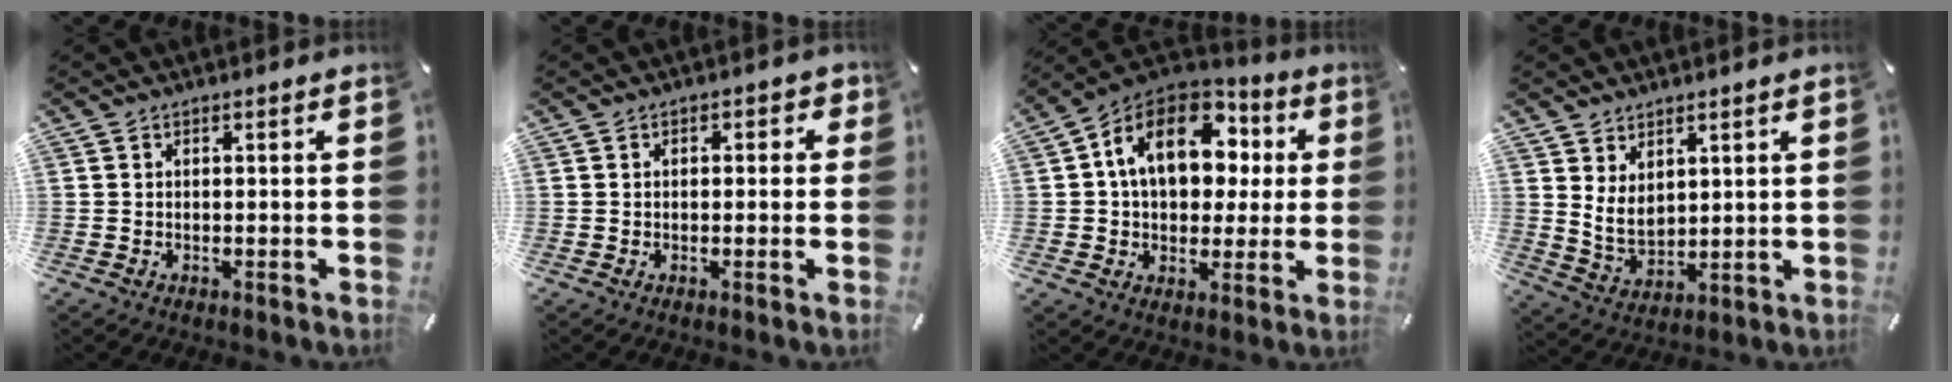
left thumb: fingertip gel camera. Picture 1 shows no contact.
{"total": 1.5, "force": [-0.2, 1.2, 0.9], "torque": [-0.008, 0.003, -0.008]}
{"total": 17.1, "force": [4.4, 12.2, 11.2], "torque": [-0.210, -0.003, 0.078]}
{"total": 5.8, "force": [3.3, 3.9, 2.8], "torque": [-0.069, -0.022, 0.059]}